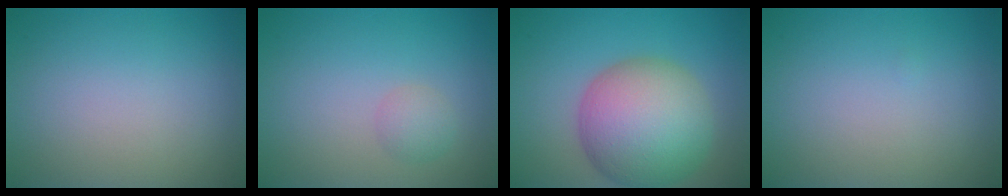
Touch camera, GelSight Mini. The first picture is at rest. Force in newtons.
{"total": 1.4, "press": 1.4, "slide": 0.1}
{"total": 10.3, "press": 10.2, "slide": 0.5}
{"total": 0.0}